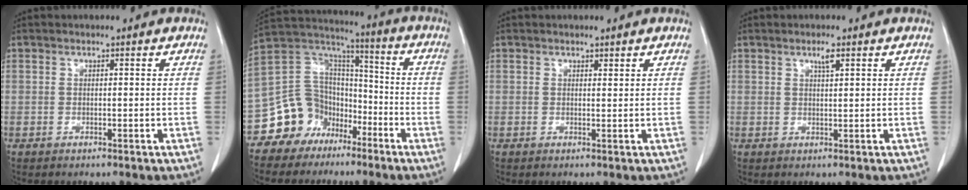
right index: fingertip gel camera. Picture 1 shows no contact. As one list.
[{"total": 11.6, "force": [-7.1, 8.9, 2.3], "torque": [-0.050, 0.073, -0.127]}, {"total": 0.6, "force": [0.5, 0.2, 0.2], "torque": [-0.005, -0.006, 0.008]}, {"total": 1.7, "force": [1.0, 0.2, 1.4], "torque": [-0.027, -0.001, 0.018]}]